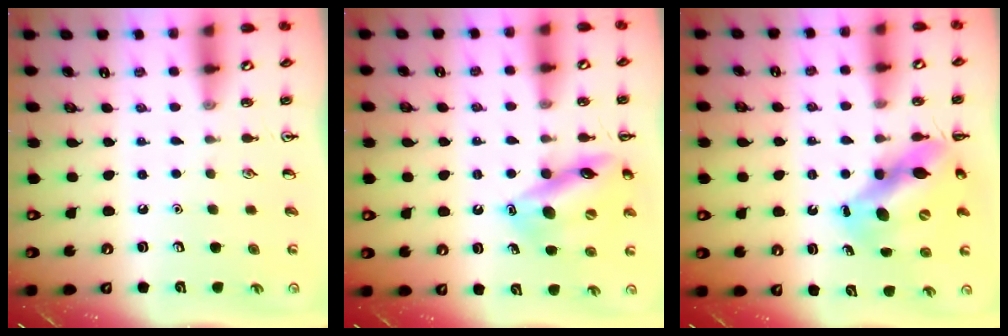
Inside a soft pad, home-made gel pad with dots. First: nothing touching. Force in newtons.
{"total": 15.5, "press": 15.3, "slide": 2.9}
{"total": 12.0, "press": 11.7, "slide": 2.8}